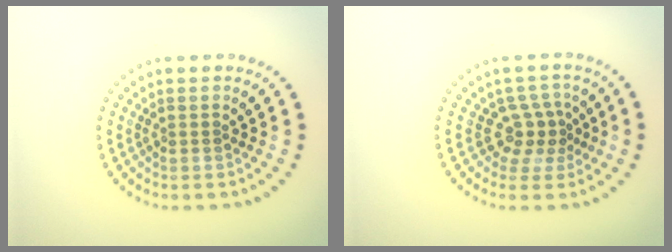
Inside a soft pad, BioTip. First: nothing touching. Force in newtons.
{"total": 2.8, "press": 2.0, "slide": 2.0}